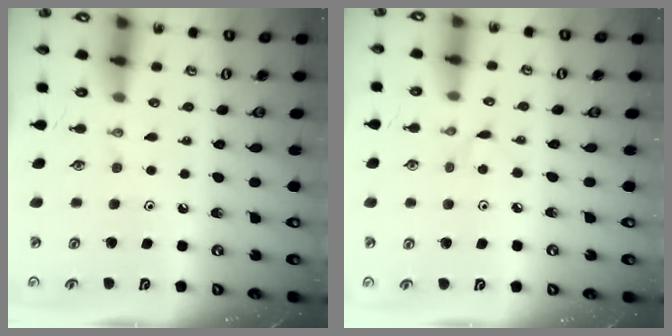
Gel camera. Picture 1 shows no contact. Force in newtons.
{"total": 2.3, "press": 2.3, "slide": 0.3}